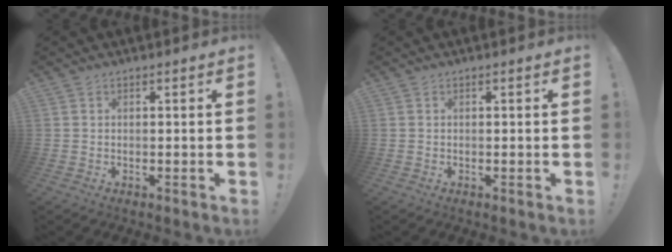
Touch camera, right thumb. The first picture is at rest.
{"total": 0.0}